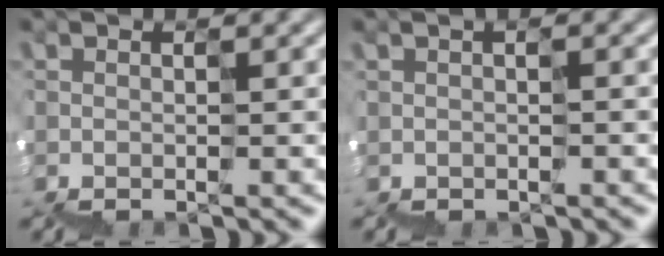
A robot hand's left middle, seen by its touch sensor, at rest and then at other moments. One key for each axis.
{"total": 0.6, "fx": -0.6, "fy": 0.1, "fz": 0.1, "tx": 0.002, "ty": -0.001, "tz": -0.003}